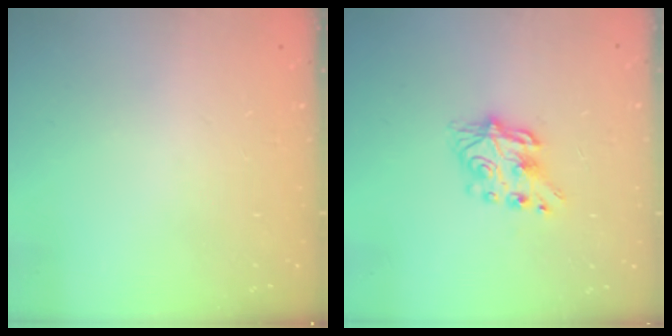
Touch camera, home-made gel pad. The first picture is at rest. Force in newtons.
{"total": 7.2, "press": 7.2, "slide": 0.4}